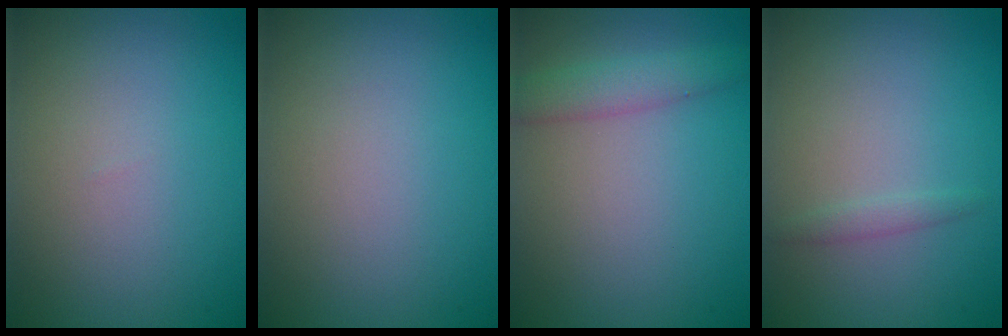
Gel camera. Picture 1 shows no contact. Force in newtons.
{"total": 0.0}
{"total": 2.5, "press": 2.5, "slide": 0.1}
{"total": 0.9, "press": 0.9, "slide": 0.0}